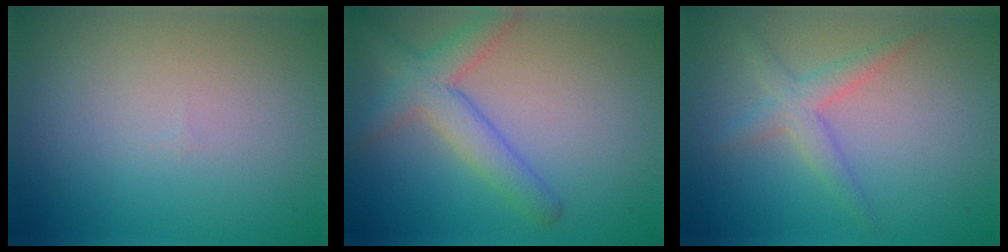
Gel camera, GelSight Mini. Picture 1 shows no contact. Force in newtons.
{"total": 4.1, "press": 4.1, "slide": 0.2}
{"total": 2.4, "press": 2.4, "slide": 0.1}